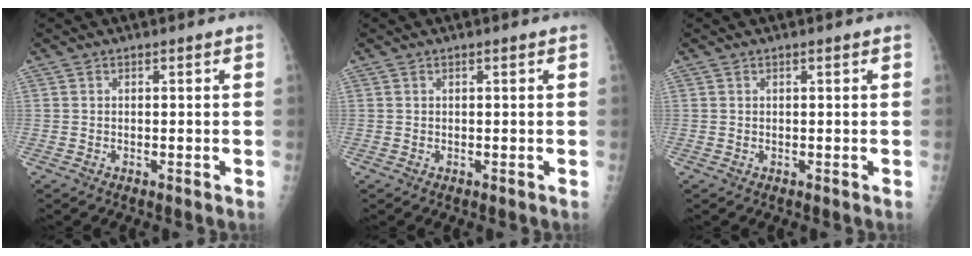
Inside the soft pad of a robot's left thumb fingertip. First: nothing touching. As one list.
[{"total": 0.0}, {"total": 0.5, "force": [0.3, 0.1, 0.4], "torque": [-0.006, 0.000, 0.005]}]